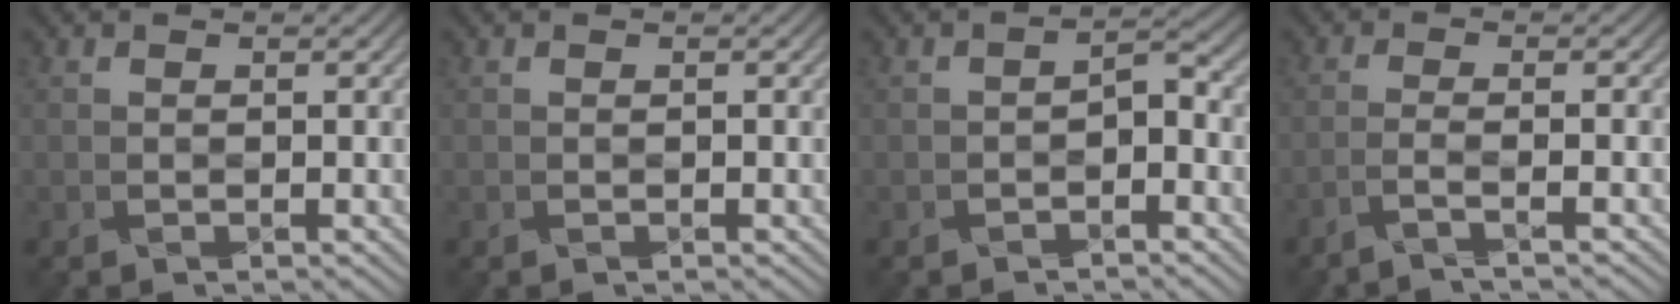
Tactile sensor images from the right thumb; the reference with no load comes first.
{"total": 0.0}
{"total": 1.8, "force": [-1.2, 0.6, 1.3], "torque": [-0.019, 0.008, -0.022]}
{"total": 2.3, "force": [-1.8, 0.2, 1.5], "torque": [-0.016, 0.007, -0.054]}